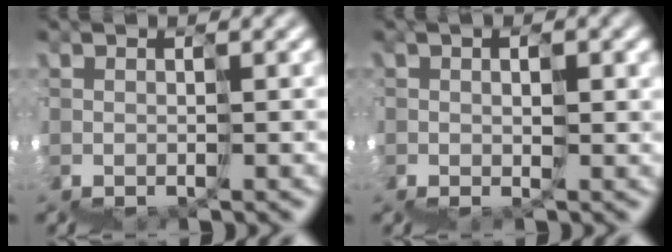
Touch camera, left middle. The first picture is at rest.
{"total": 3.3, "force": [1.0, 1.8, 2.5], "torque": [-0.034, 0.005, 0.018]}